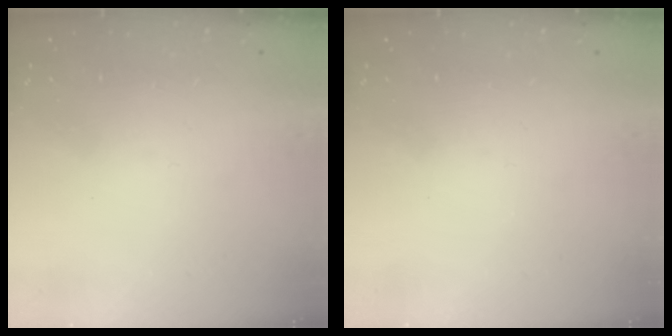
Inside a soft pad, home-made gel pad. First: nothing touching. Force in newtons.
{"total": 0.0}